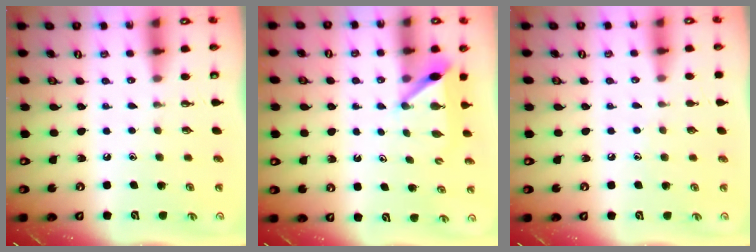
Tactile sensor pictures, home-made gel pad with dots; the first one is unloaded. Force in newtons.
{"total": 6.1, "press": 6.1, "slide": 0.5}
{"total": 3.2, "press": 3.1, "slide": 0.4}